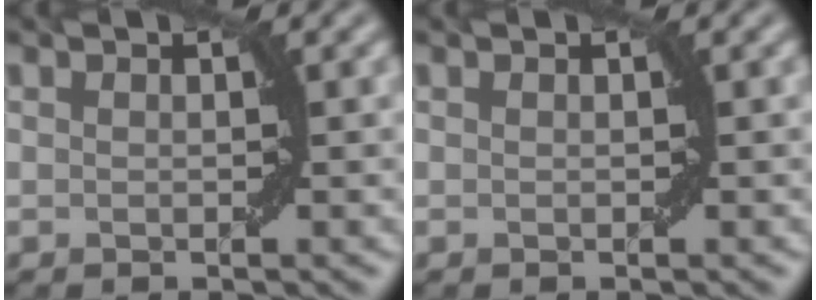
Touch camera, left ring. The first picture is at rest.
{"total": 0.0}